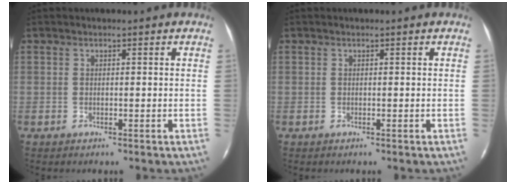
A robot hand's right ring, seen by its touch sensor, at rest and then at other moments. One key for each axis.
{"total": 0.0}